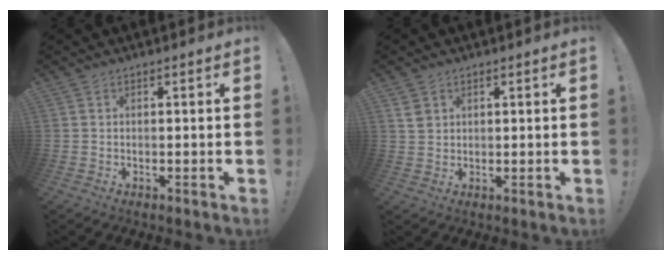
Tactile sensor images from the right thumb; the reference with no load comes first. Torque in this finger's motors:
{"motor_torque": [-0.19, 0.13, 0.27, 0.11, -0.06]}